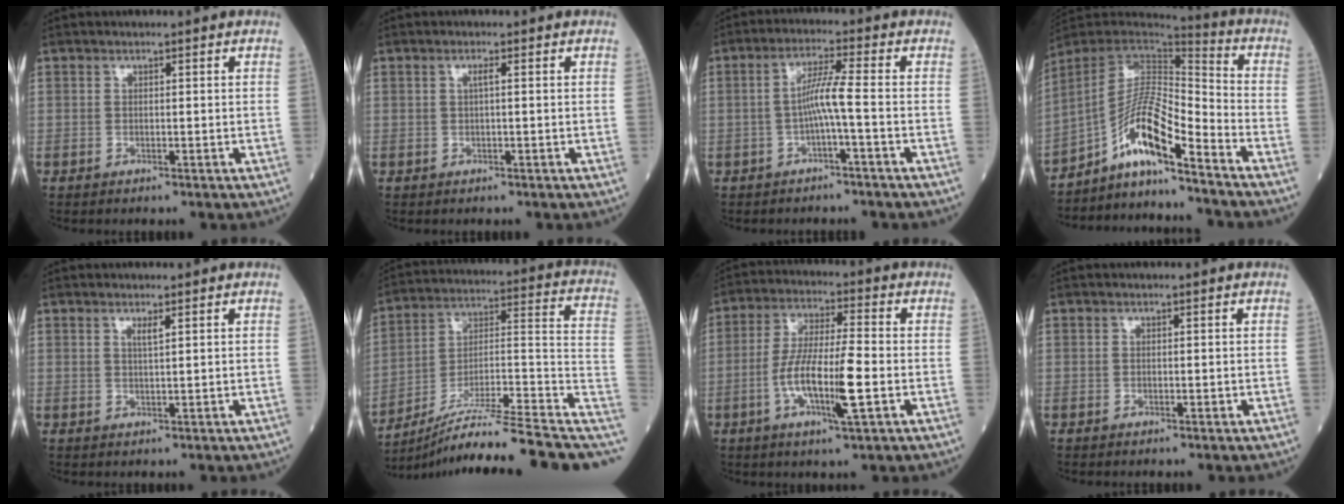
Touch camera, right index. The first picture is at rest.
{"total": 0.9, "force": [0.2, 0.0, 0.9], "torque": [-0.018, 0.003, 0.002]}
{"total": 4.6, "force": [-1.2, -0.6, 4.4], "torque": [-0.086, 0.012, -0.021]}
{"total": 12.0, "force": [-8.4, 0.9, 8.5], "torque": [-0.154, 0.019, -0.151]}
{"total": 1.3, "force": [0.7, -0.1, 1.1], "torque": [-0.021, -0.004, 0.012]}
{"total": 23.0, "force": [-18.2, -0.3, 14.0], "torque": [-0.167, 0.017, -0.291]}
{"total": 10.9, "force": [-2.9, 1.1, 10.5], "torque": [-0.200, -0.005, -0.058]}
{"total": 0.0}